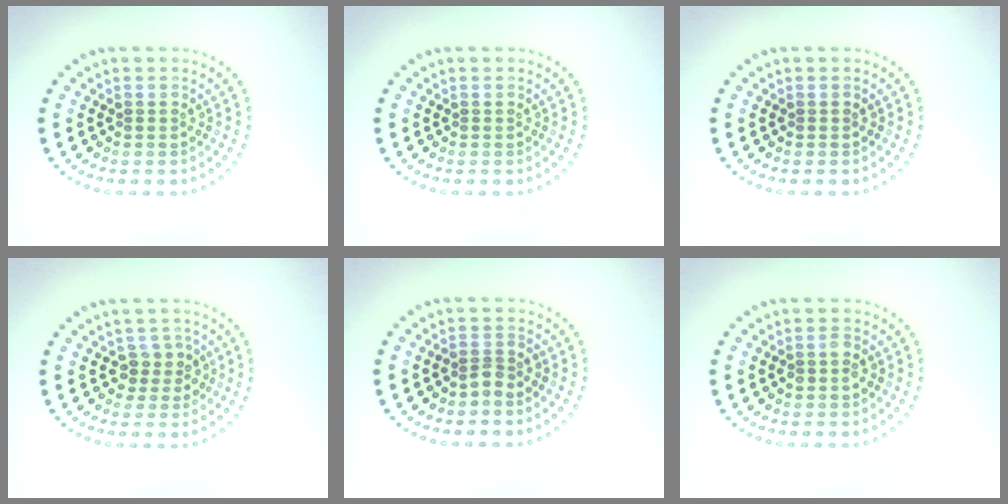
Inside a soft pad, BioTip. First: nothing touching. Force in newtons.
{"total": 0.0}
{"total": 0.0}
{"total": 2.0, "press": 1.7, "slide": 1.0}
{"total": 1.5, "press": 1.2, "slide": 0.9}
{"total": 1.0, "press": 1.0, "slide": 0.1}